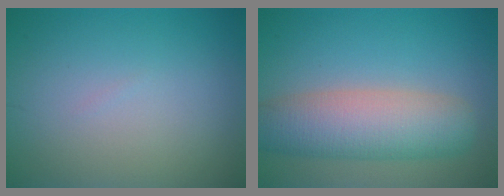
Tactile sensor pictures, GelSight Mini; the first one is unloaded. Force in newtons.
{"total": 6.9, "press": 6.9, "slide": 0.2}